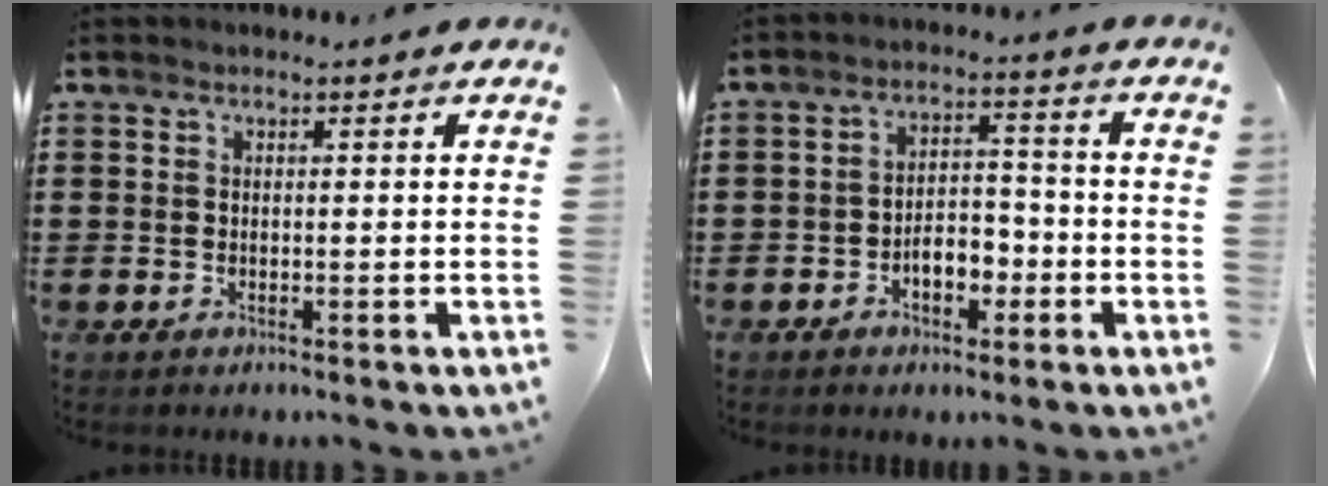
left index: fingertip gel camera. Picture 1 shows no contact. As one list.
[{"total": 5.0, "force": [-2.3, 2.8, 3.4], "torque": [-0.053, 0.006, -0.045]}]